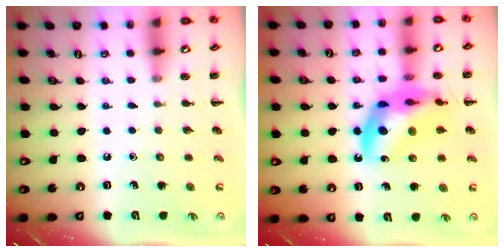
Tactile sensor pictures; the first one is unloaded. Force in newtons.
{"total": 16.7, "press": 16.2, "slide": 4.1}